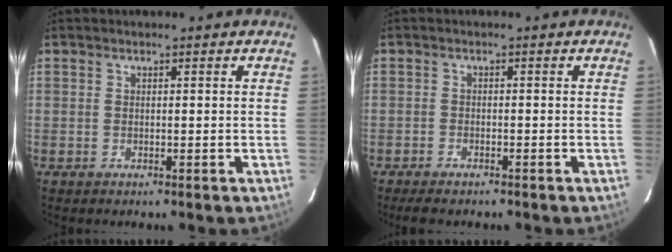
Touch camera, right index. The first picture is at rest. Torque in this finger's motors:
{"motor_torque": [0.28, -0.21, 0.01, 0.03]}